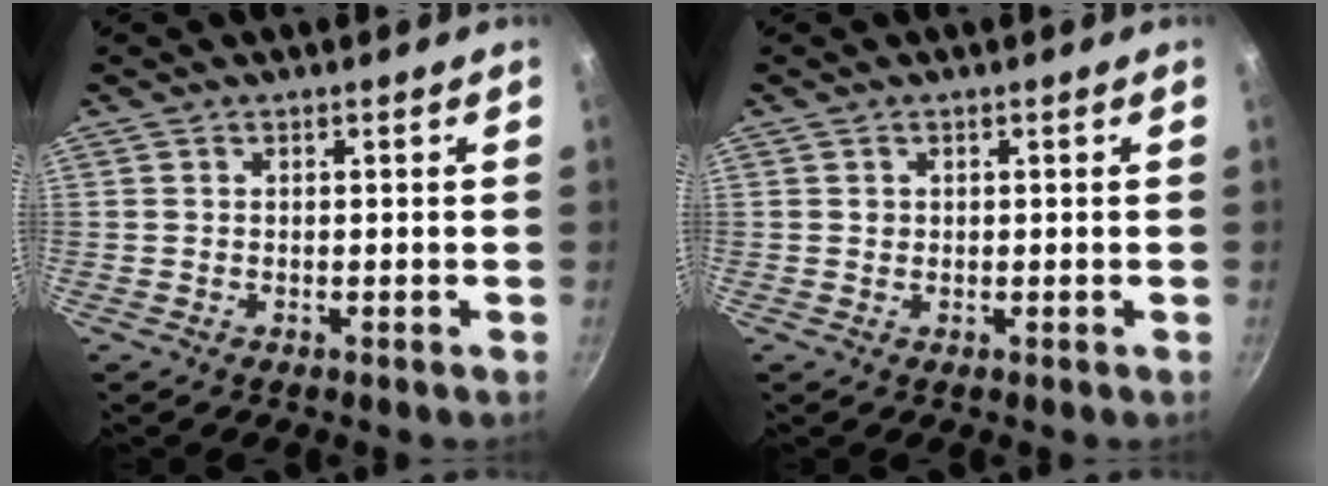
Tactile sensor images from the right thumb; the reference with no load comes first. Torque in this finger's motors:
{"motor_torque": [-0.32, 0.04, 0.33, 0.13, 0.05]}